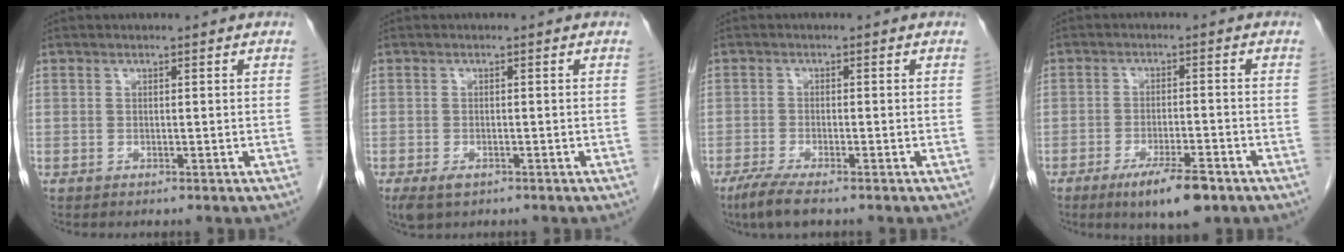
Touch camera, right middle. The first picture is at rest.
{"total": 3.4, "force": [-1.9, 1.7, 2.2], "torque": [-0.044, -0.007, -0.025]}
{"total": 4.8, "force": [-3.4, 0.5, 3.3], "torque": [-0.067, -0.015, -0.060]}
{"total": 7.8, "force": [-4.9, 1.4, 5.9], "torque": [-0.102, -0.014, -0.076]}